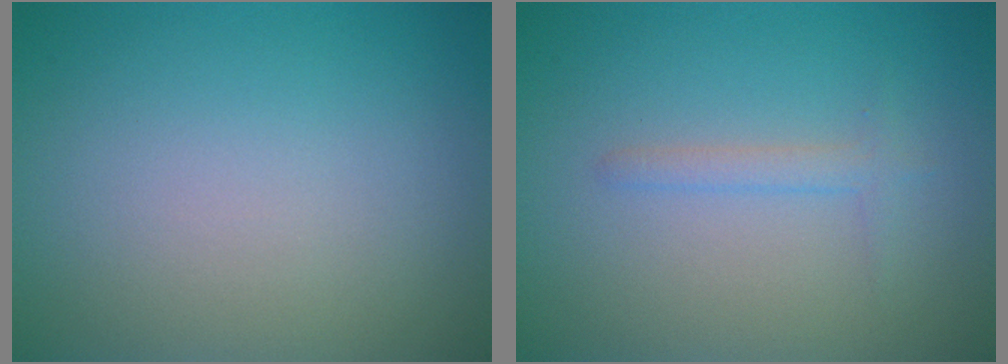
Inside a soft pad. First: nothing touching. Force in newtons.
{"total": 1.2, "press": 1.2, "slide": 0.1}